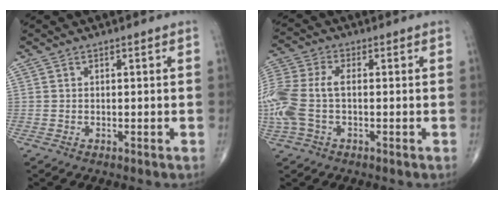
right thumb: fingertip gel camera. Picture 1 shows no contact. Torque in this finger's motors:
{"motor_torque": [0.35, 0.28, 1.13, 0.06, 0.21]}